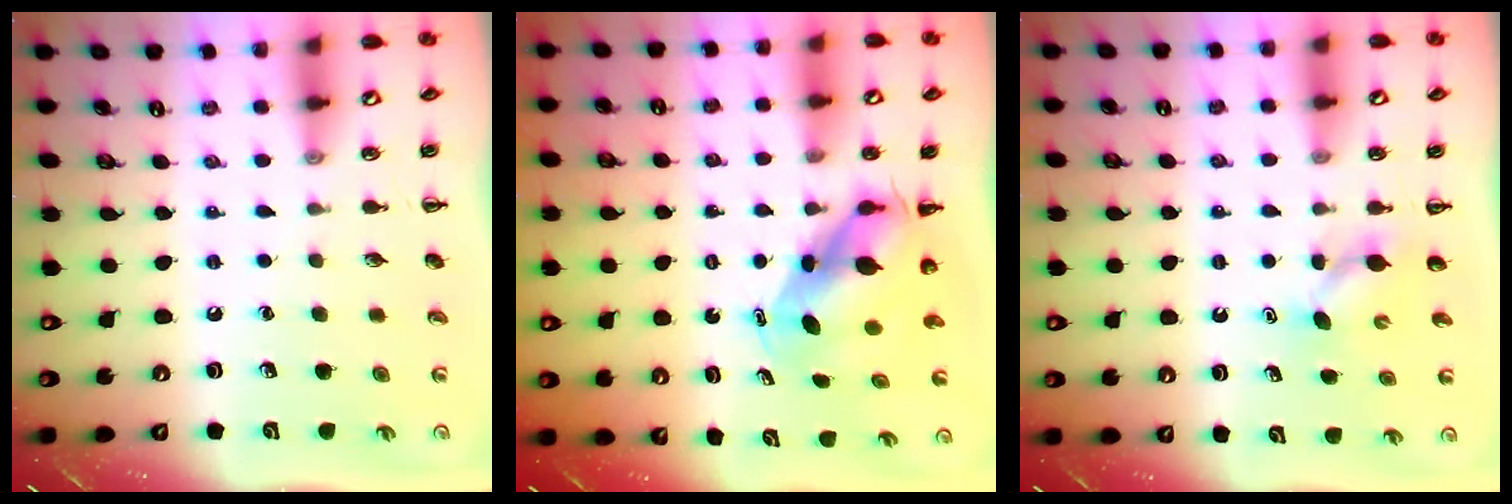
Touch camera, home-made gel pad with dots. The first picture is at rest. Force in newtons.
{"total": 5.4, "press": 5.2, "slide": 1.4}
{"total": 3.8, "press": 3.6, "slide": 1.2}